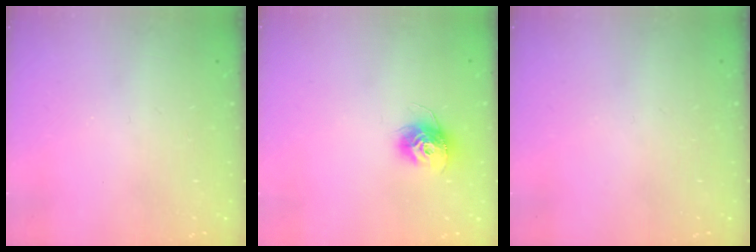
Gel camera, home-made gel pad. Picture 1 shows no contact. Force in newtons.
{"total": 11.0, "press": 11.0, "slide": 0.8}
{"total": 0.0}